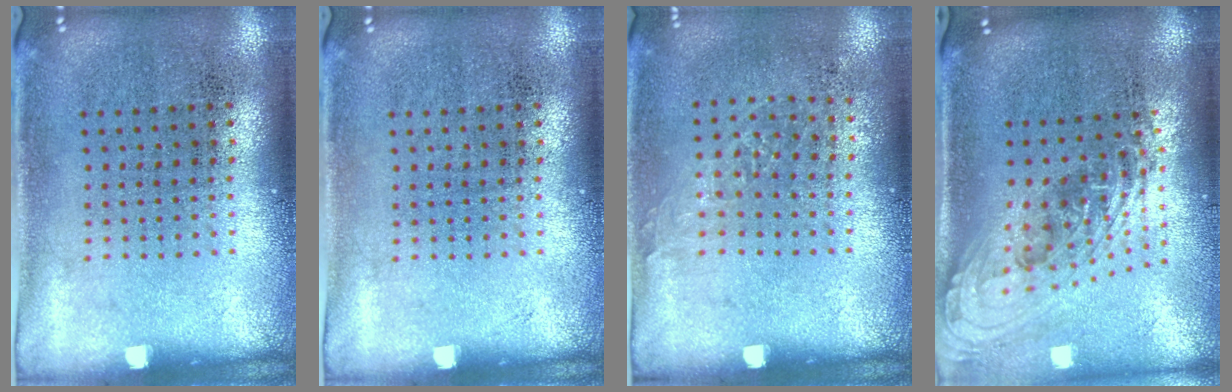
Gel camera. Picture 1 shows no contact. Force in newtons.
{"total": 0.0}
{"total": 0.9, "press": 0.8, "slide": 0.4}
{"total": 2.2, "press": 1.6, "slide": 1.5}